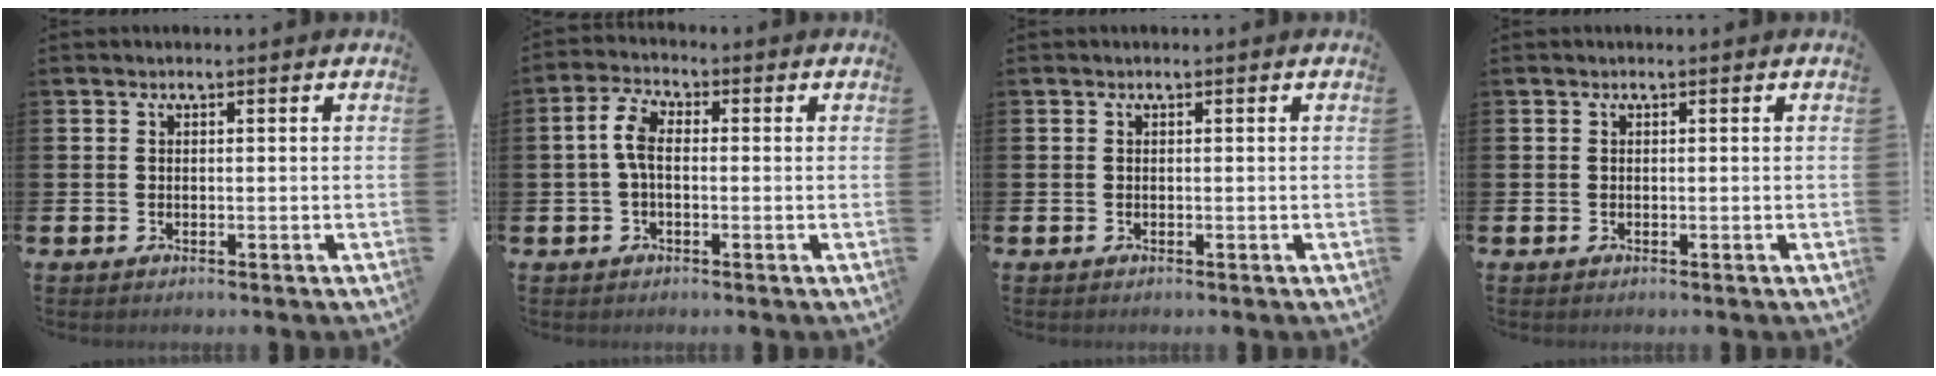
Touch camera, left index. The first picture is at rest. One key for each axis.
{"total": 4.8, "fx": 0.4, "fy": 2.6, "fz": 4.0, "tx": -0.086, "ty": 0.009, "tz": 0.004}
{"total": 0.0}
{"total": 0.0}